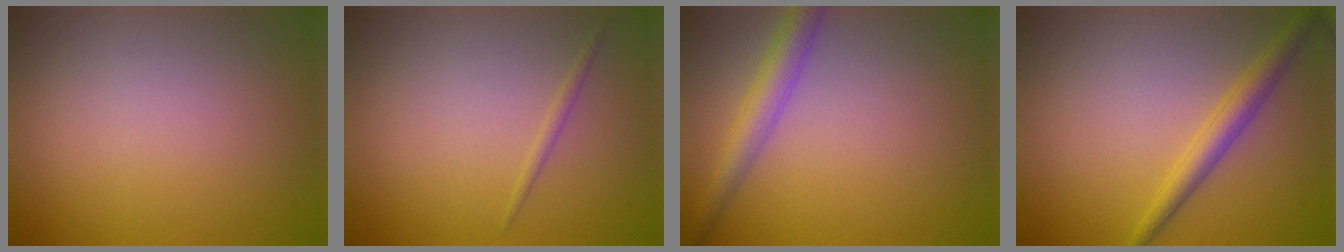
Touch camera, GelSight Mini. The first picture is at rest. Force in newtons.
{"total": 0.7, "press": 0.7, "slide": 0.0}
{"total": 3.4, "press": 3.4, "slide": 0.1}
{"total": 2.7, "press": 2.7, "slide": 0.0}